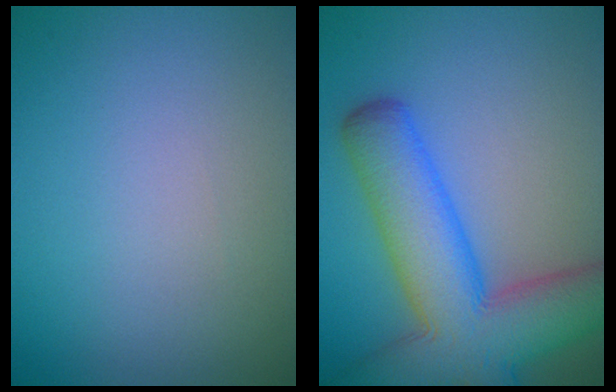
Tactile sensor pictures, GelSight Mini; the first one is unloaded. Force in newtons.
{"total": 10.8, "press": 10.7, "slide": 0.8}